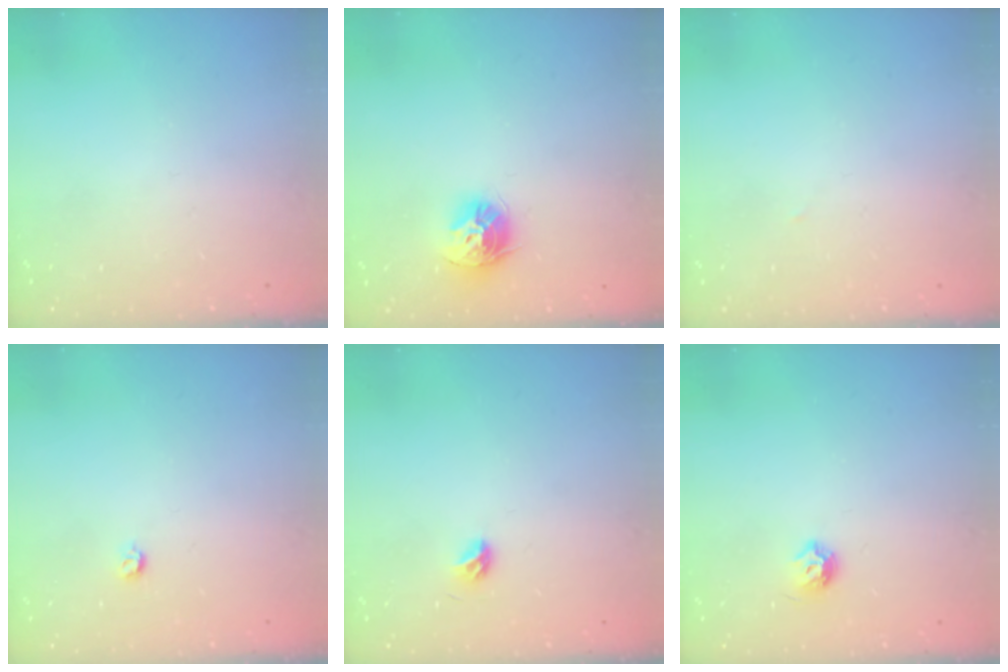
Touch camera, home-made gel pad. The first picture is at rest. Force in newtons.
{"total": 10.4, "press": 10.3, "slide": 1.1}
{"total": 1.3, "press": 1.3, "slide": 0.0}
{"total": 3.5, "press": 3.4, "slide": 0.6}
{"total": 3.8, "press": 3.7, "slide": 0.8}
{"total": 5.9, "press": 5.8, "slide": 0.9}